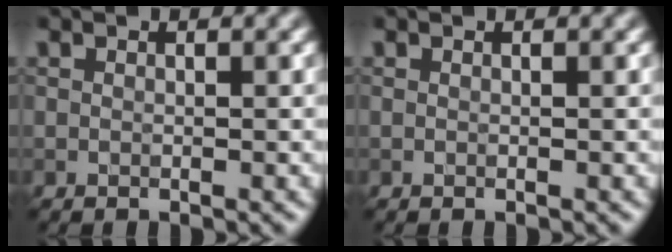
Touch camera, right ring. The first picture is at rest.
{"total": 0.0}